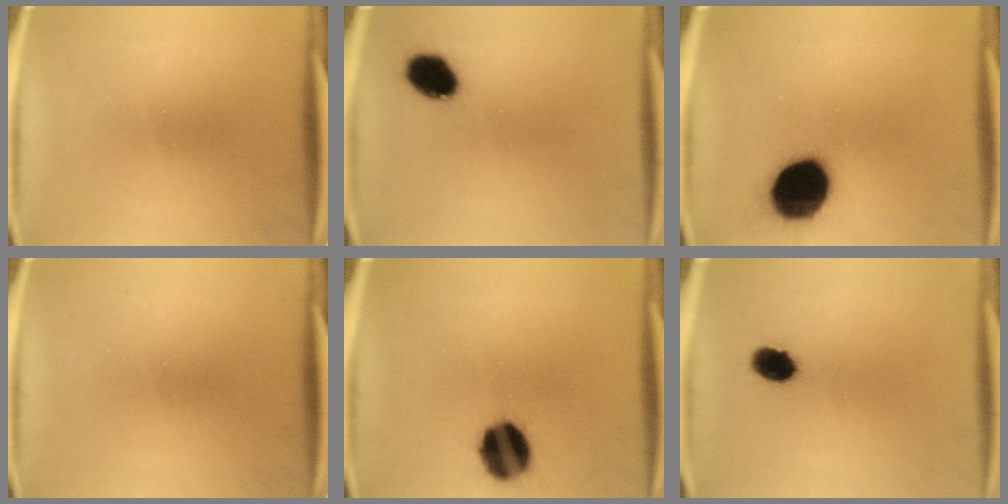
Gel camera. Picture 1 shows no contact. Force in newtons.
{"total": 8.0}
{"total": 18.7}
{"total": 0.0}
{"total": 13.0}
{"total": 5.0}